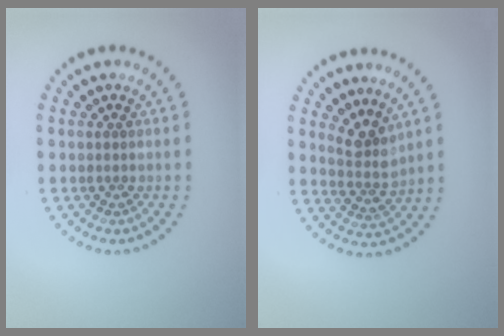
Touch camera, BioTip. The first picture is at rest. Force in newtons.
{"total": 2.7, "press": 2.0, "slide": 1.9}